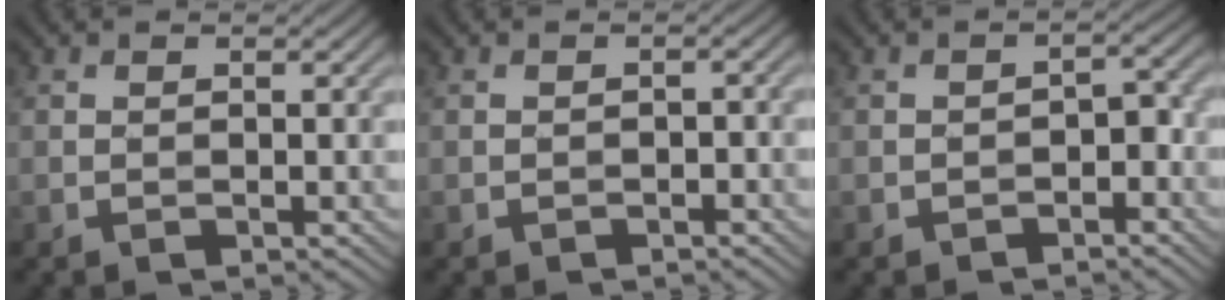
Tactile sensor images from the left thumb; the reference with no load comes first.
{"total": 1.1, "force": [-0.7, 0.6, 0.6], "torque": [-0.008, 0.000, -0.013]}
{"total": 2.6, "force": [-1.6, 1.4, 1.6], "torque": [-0.019, 0.007, -0.027]}